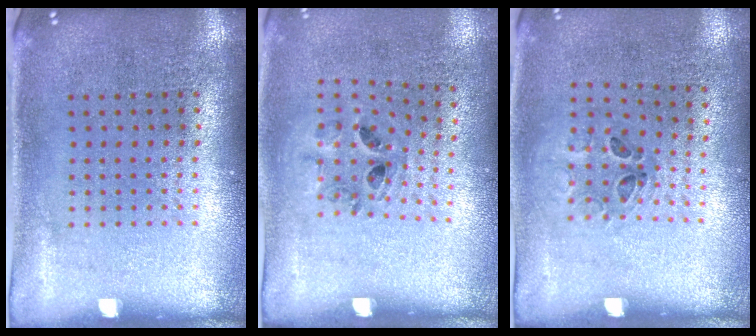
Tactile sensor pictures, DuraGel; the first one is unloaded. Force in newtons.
{"total": 1.1, "press": 0.9, "slide": 0.7}
{"total": 1.2, "press": 0.7, "slide": 1.0}